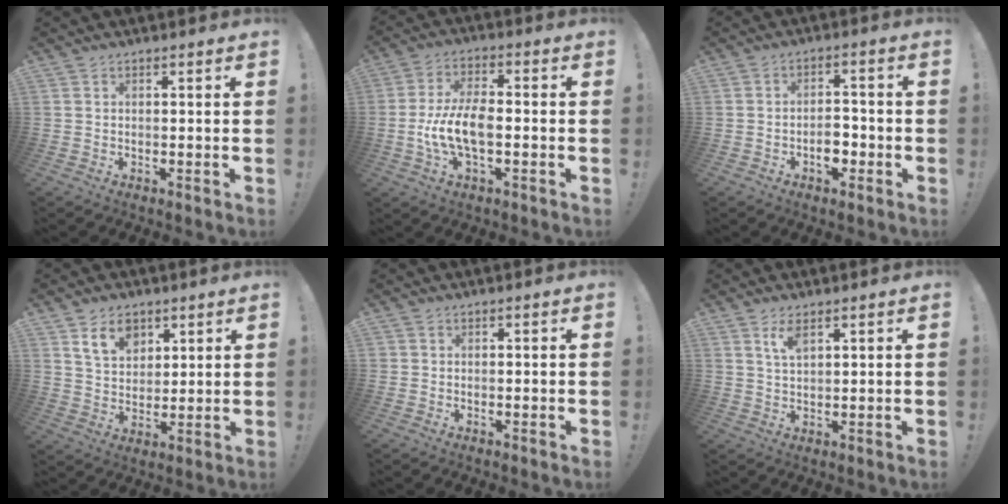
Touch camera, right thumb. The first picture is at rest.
{"total": 10.9, "force": [-2.2, 4.9, 9.5], "torque": [-0.198, 0.003, -0.037]}
{"total": 5.6, "force": [-2.1, 3.7, 3.8], "torque": [-0.044, 0.010, -0.036]}
{"total": 9.8, "force": [5.8, 6.8, 4.0], "torque": [-0.063, -0.024, 0.111]}
{"total": 0.7, "force": [0.3, 0.5, -0.3], "torque": [0.006, 0.001, 0.005]}
{"total": 4.4, "force": [2.6, 1.7, 3.1], "torque": [-0.056, -0.006, 0.044]}